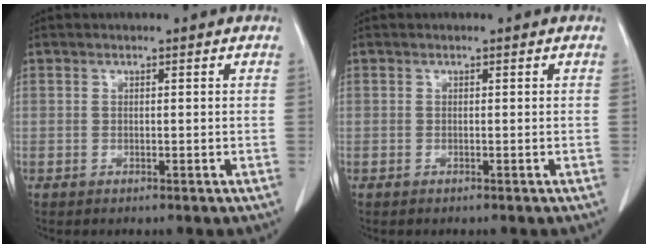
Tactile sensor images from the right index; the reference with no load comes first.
{"total": 0.0}